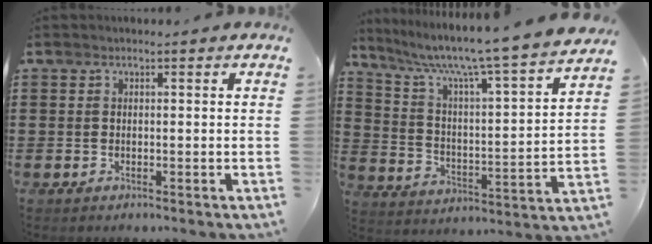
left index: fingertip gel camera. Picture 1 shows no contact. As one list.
[{"total": 8.2, "force": [6.8, -0.4, 4.4], "torque": [-0.114, -0.057, 0.104]}]